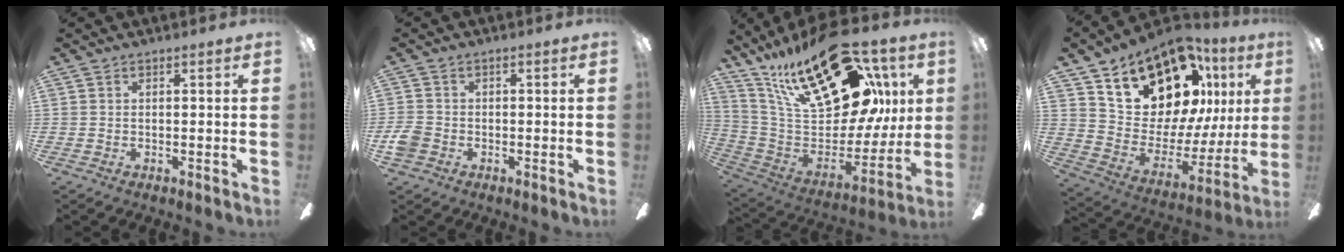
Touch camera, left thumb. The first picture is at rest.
{"total": 4.0, "force": [-1.4, 3.2, 2.0], "torque": [-0.042, 0.007, -0.026]}
{"total": 30.9, "force": [17.7, 14.3, 20.9], "torque": [-0.363, -0.098, 0.320]}
{"total": 21.6, "force": [15.5, 11.1, 10.1], "torque": [-0.168, -0.103, 0.292]}